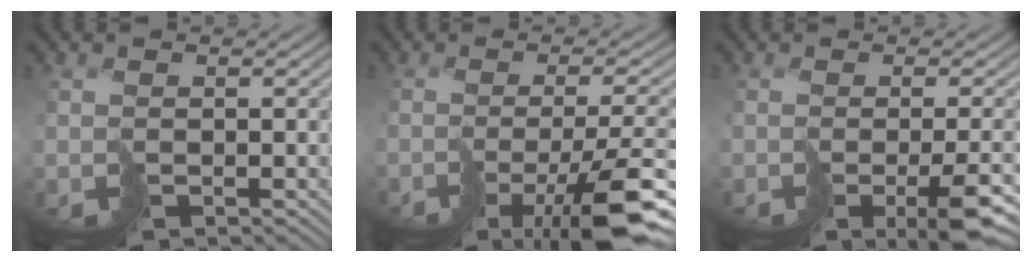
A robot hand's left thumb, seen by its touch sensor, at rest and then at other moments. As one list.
[{"total": 12.7, "force": [-6.5, 3.1, 10.5], "torque": [-0.164, -0.012, -0.102]}, {"total": 7.3, "force": [-3.0, 1.7, 6.5], "torque": [-0.090, -0.007, -0.046]}]